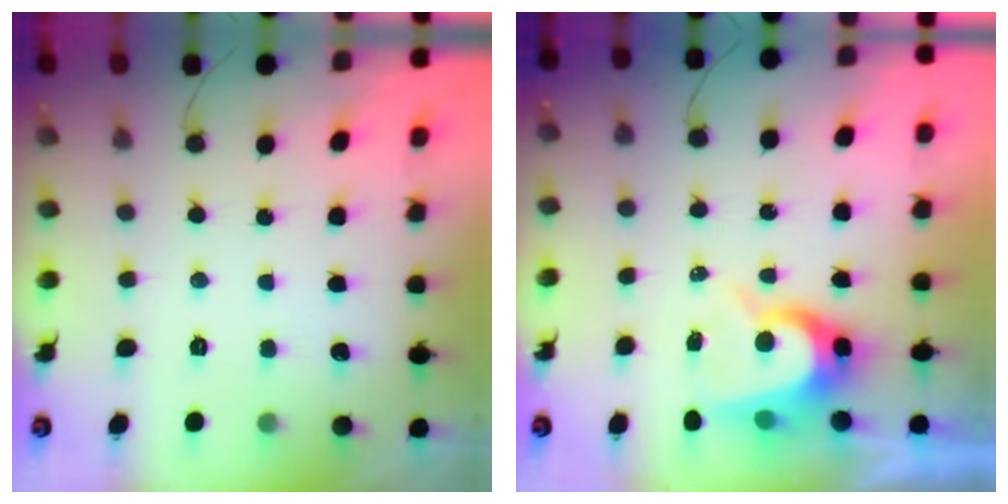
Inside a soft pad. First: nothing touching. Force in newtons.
{"total": 7.8, "press": 7.8, "slide": 0.5}